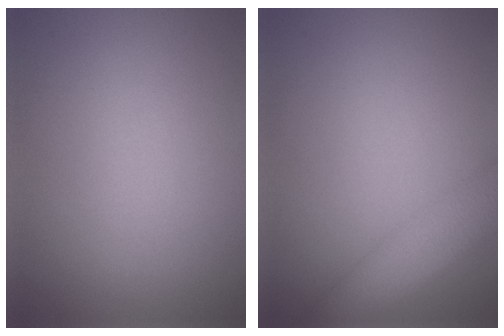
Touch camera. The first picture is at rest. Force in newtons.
{"total": 5.5, "press": 5.5, "slide": 0.4}